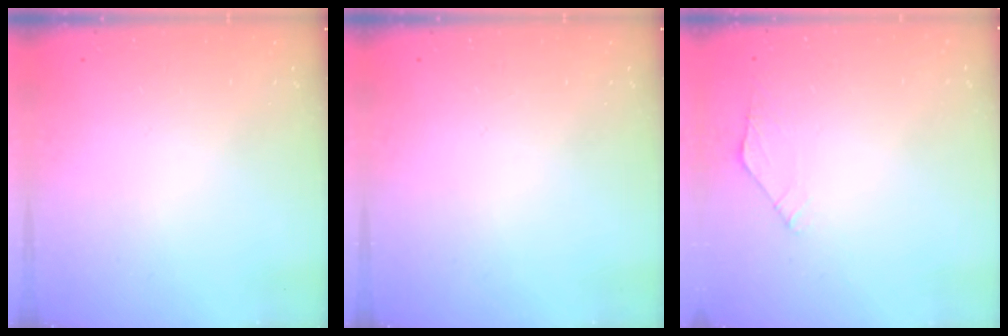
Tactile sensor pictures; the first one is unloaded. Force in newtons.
{"total": 0.0}
{"total": 2.1, "press": 2.1, "slide": 0.5}